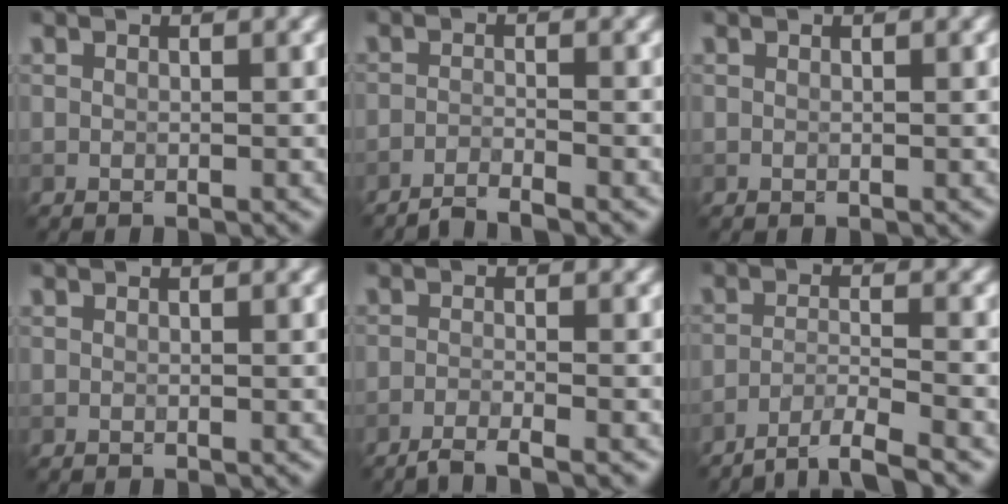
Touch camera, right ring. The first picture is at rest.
{"total": 2.3, "force": [-2.0, 0.2, 1.0], "torque": [-0.011, 0.002, -0.049]}
{"total": 0.0}
{"total": 0.0}
{"total": 2.7, "force": [-2.1, 0.4, 1.6], "torque": [-0.025, 0.001, -0.050]}
{"total": 4.0, "force": [-3.2, 0.6, 2.3], "torque": [-0.034, 0.001, -0.064]}